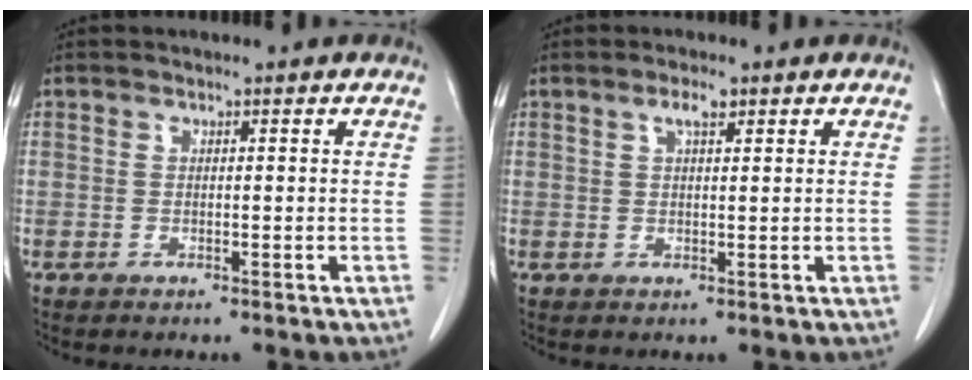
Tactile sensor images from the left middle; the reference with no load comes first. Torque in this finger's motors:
{"motor_torque": [0.38, -0.30, 0.01, 0.03]}